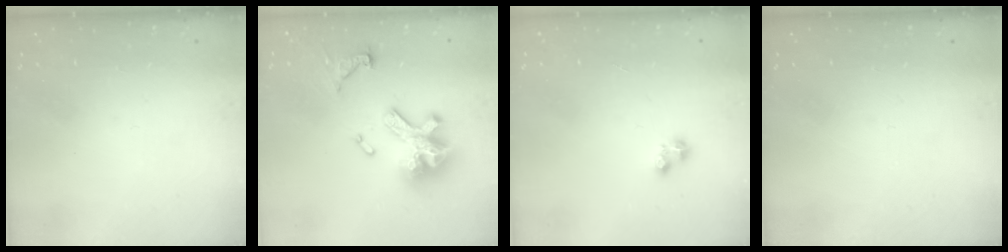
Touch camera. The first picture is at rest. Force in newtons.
{"total": 15.0, "press": 15.0, "slide": 0.8}
{"total": 2.5, "press": 2.5, "slide": 0.4}
{"total": 0.0}